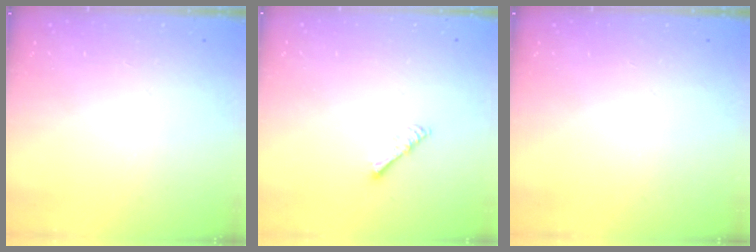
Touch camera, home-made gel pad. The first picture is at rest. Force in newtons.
{"total": 3.4, "press": 3.4, "slide": 0.6}
{"total": 0.0}